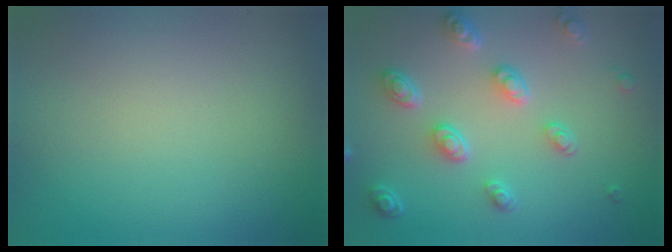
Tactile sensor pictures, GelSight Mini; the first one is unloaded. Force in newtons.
{"total": 4.7, "press": 3.5, "slide": 3.1}